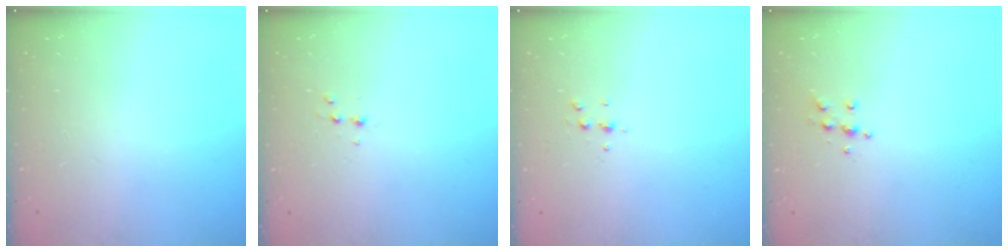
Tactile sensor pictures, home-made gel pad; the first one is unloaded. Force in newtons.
{"total": 2.6, "press": 2.5, "slide": 0.8}
{"total": 4.1, "press": 4.0, "slide": 0.9}
{"total": 5.7, "press": 5.7, "slide": 0.9}